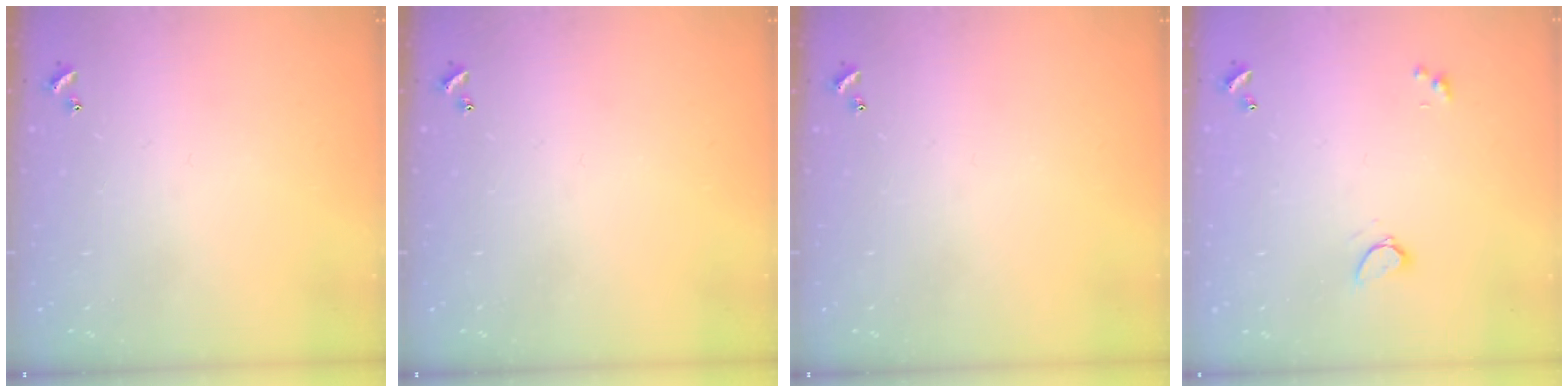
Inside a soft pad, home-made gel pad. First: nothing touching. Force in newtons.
{"total": 0.0}
{"total": 0.0}
{"total": 0.6, "press": 0.6, "slide": 0.2}